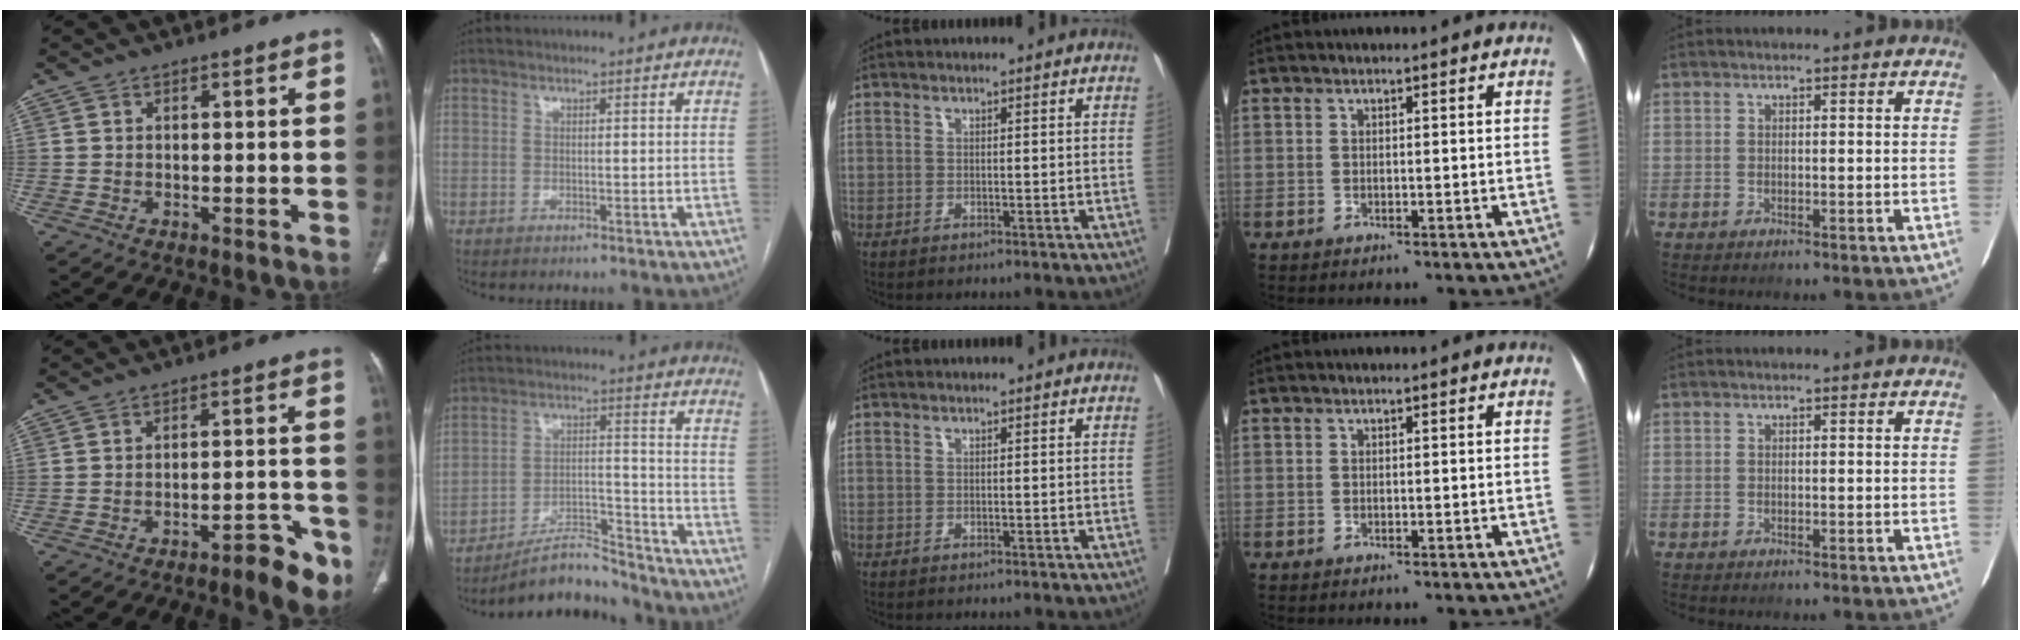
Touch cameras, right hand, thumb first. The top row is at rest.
{"thumb": {"total": 8.7, "force": [-5.3, 2.6, 6.4], "torque": [-0.068, 0.034, -0.068]}, "index": {"total": 7.9, "force": [-7.6, 1.6, 1.5], "torque": [-0.021, 0.022, -0.130]}}